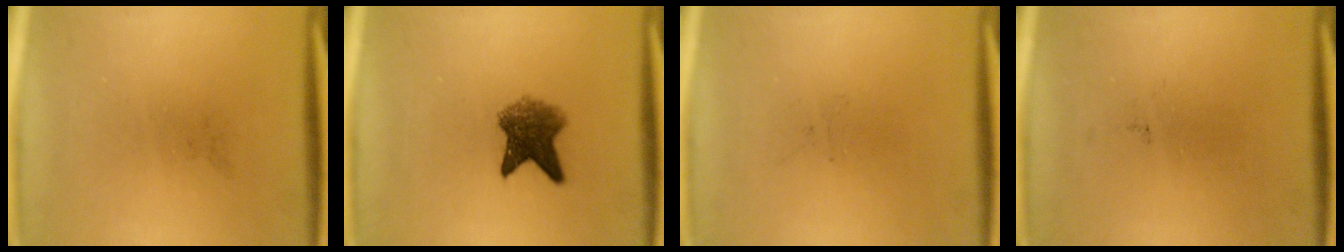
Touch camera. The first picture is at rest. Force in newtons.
{"total": 5.8}
{"total": 0.0}
{"total": 0.0}